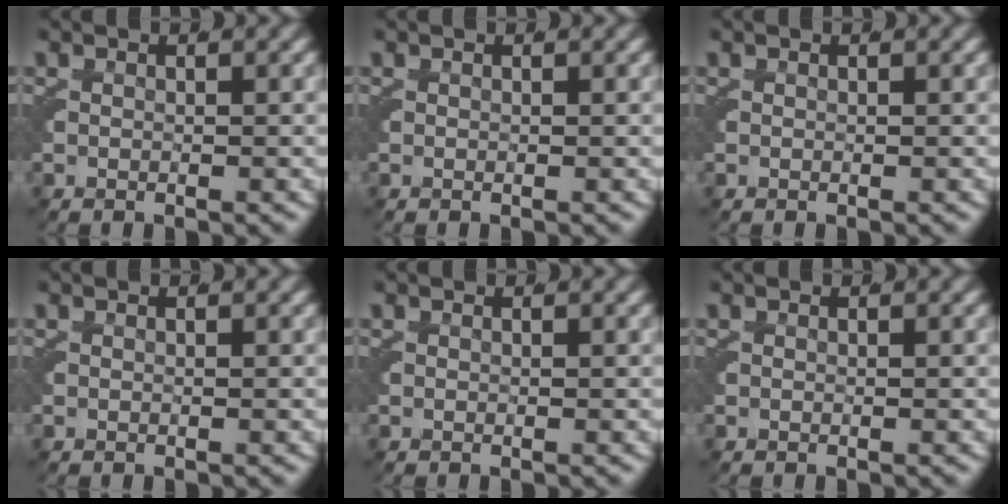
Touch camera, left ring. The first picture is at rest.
{"total": 0.0}
{"total": 0.0}
{"total": 0.0}
{"total": 0.0}
{"total": 0.0}